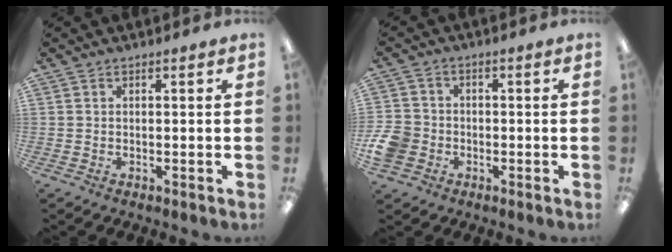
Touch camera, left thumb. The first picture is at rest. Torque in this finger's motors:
{"motor_torque": [-0.20, 1.41, 0.50, -0.38, 0.02]}